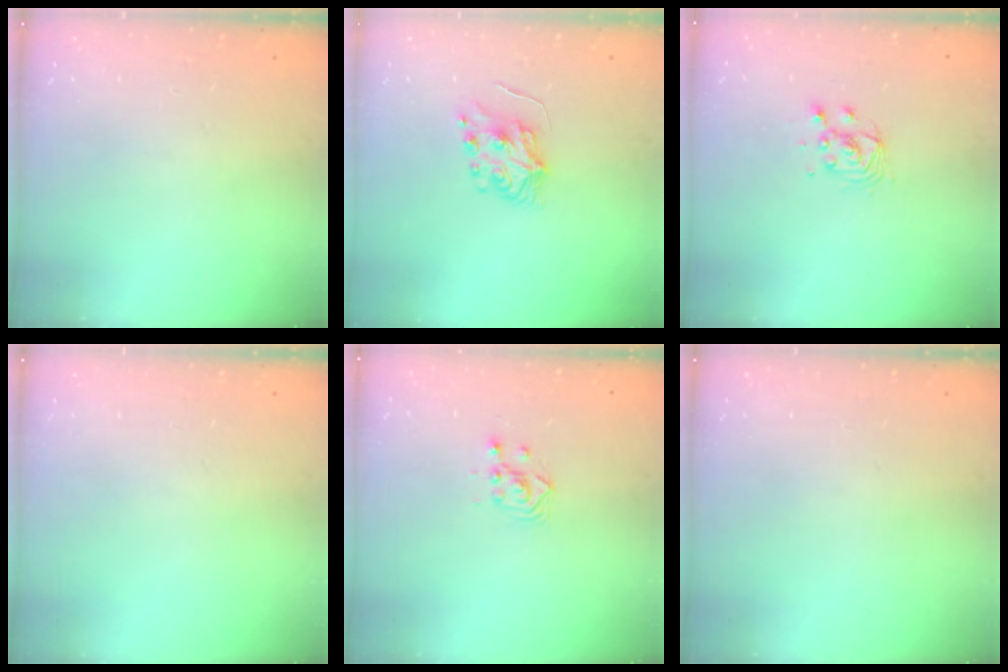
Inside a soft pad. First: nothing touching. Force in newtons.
{"total": 6.4, "press": 6.4, "slide": 0.5}
{"total": 5.3, "press": 5.3, "slide": 0.4}
{"total": 0.0}
{"total": 2.8, "press": 2.8, "slide": 0.2}
{"total": 0.0}